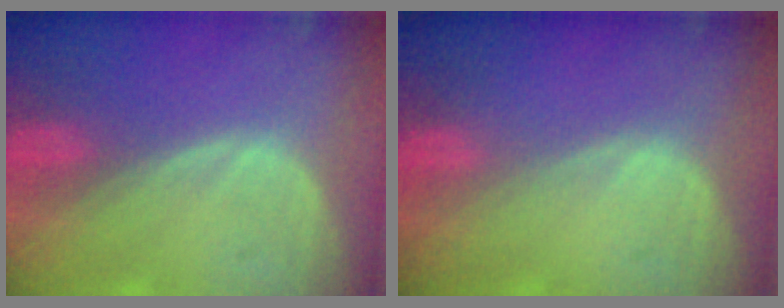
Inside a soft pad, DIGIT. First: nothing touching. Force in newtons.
{"total": 0.0}